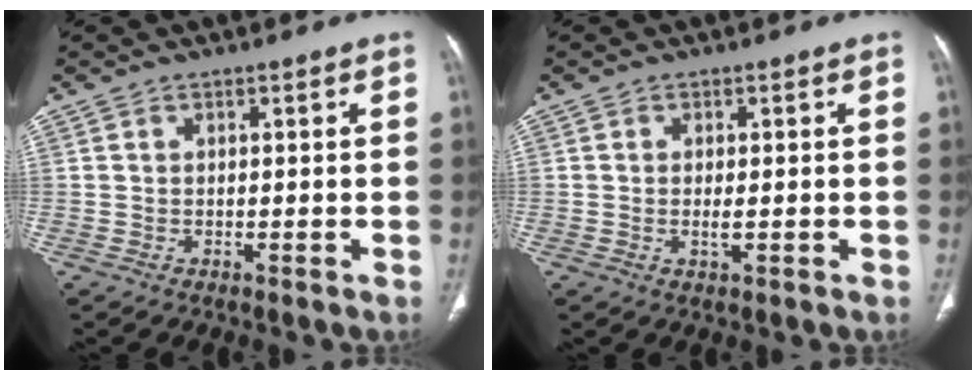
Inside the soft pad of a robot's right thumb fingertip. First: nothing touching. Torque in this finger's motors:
{"motor_torque": [-0.30, -0.49, -0.39, 0.08, -0.03]}